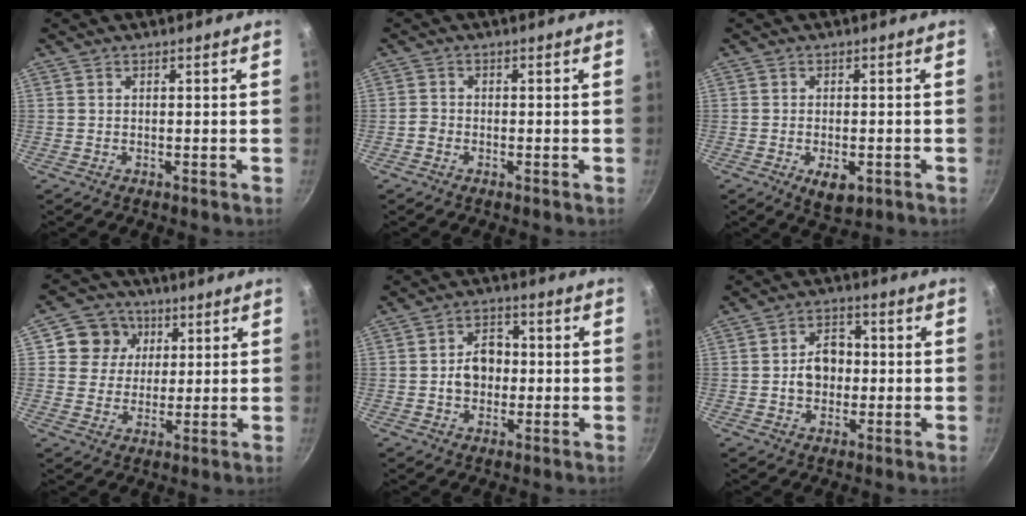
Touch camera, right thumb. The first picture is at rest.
{"total": 1.5, "force": [-0.9, 1.1, 0.5], "torque": [-0.009, 0.008, -0.021]}
{"total": 5.5, "force": [-1.9, 2.9, 4.2], "torque": [-0.055, 0.002, -0.021]}
{"total": 8.3, "force": [2.7, 7.5, 2.2], "torque": [-0.002, 0.001, 0.036]}
{"total": 6.8, "force": [-0.5, 5.4, 4.2], "torque": [-0.035, 0.015, -0.011]}
{"total": 6.9, "force": [-0.4, 5.4, 4.3], "torque": [-0.036, 0.015, -0.011]}